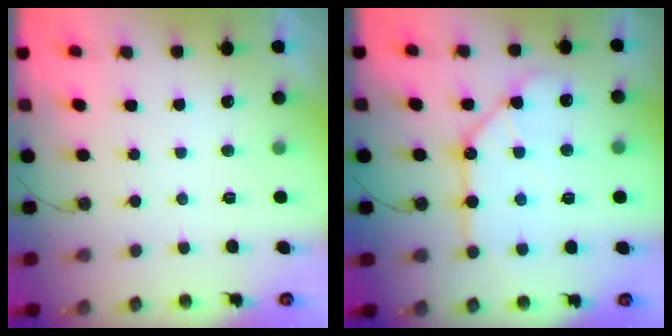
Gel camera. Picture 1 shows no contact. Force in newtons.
{"total": 11.5, "press": 11.4, "slide": 1.1}